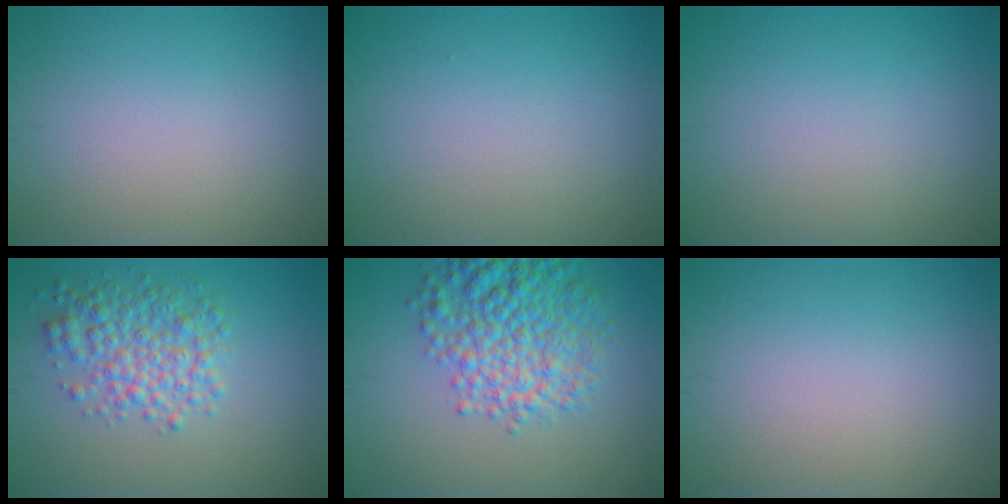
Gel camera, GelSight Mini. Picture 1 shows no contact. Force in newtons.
{"total": 0.0}
{"total": 0.0}
{"total": 4.5, "press": 4.5, "slide": 0.1}
{"total": 7.0, "press": 7.0, "slide": 0.3}
{"total": 0.0}